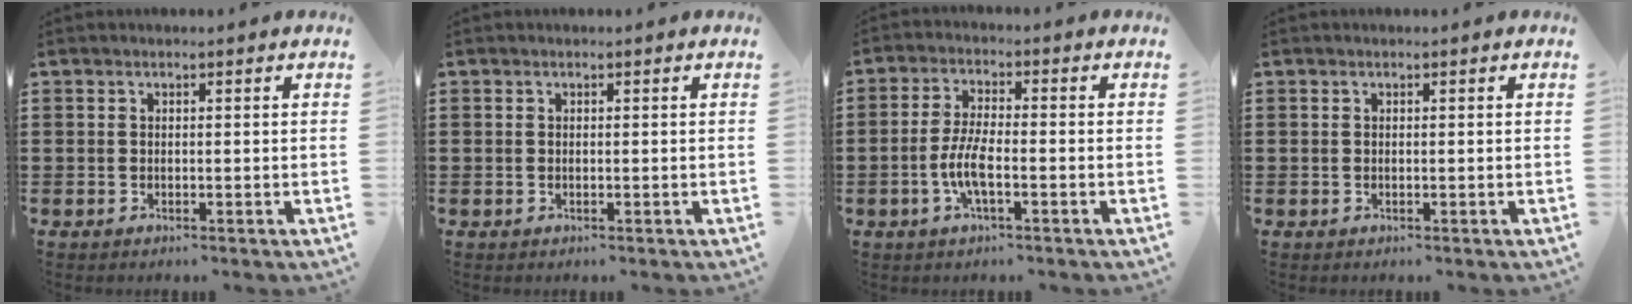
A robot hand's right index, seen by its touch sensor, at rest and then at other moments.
{"total": 0.0}
{"total": 5.4, "force": [-1.8, 1.4, 4.9], "torque": [-0.117, -0.008, -0.042]}
{"total": 0.0}